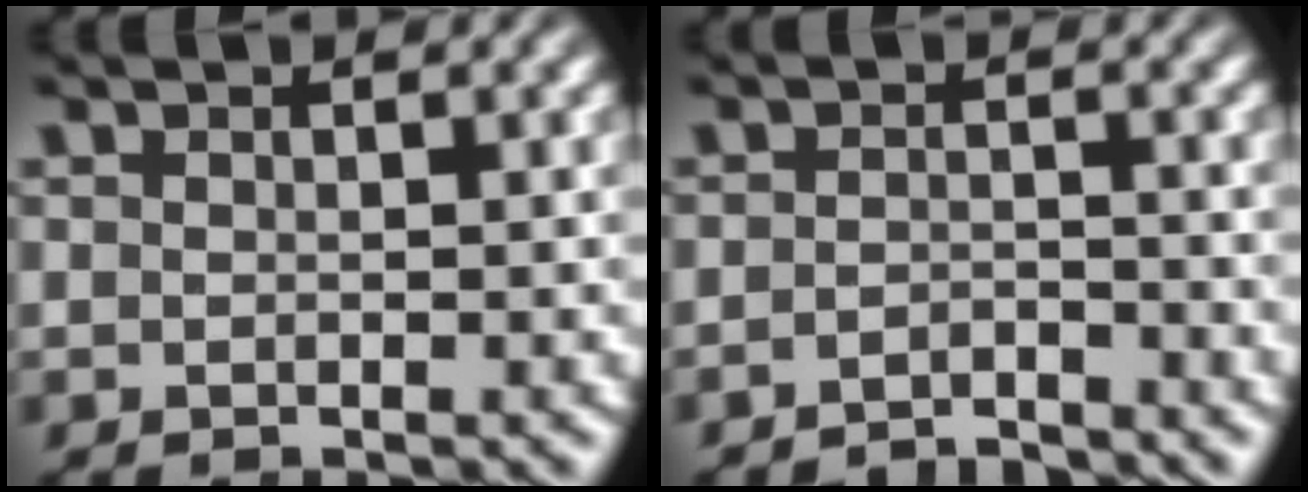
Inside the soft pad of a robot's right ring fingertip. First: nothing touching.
{"total": 3.6, "force": [-3.5, 0.6, 0.3], "torque": [-0.007, -0.016, -0.055]}